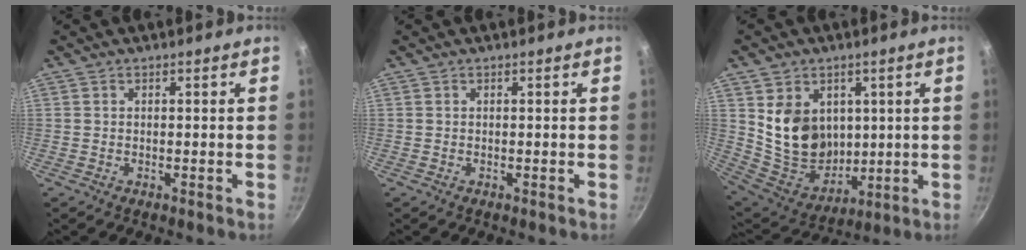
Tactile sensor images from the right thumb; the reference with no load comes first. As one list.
[{"total": 0.0}, {"total": 14.7, "force": [3.6, 11.8, 7.9], "torque": [-0.111, -0.035, 0.087]}]